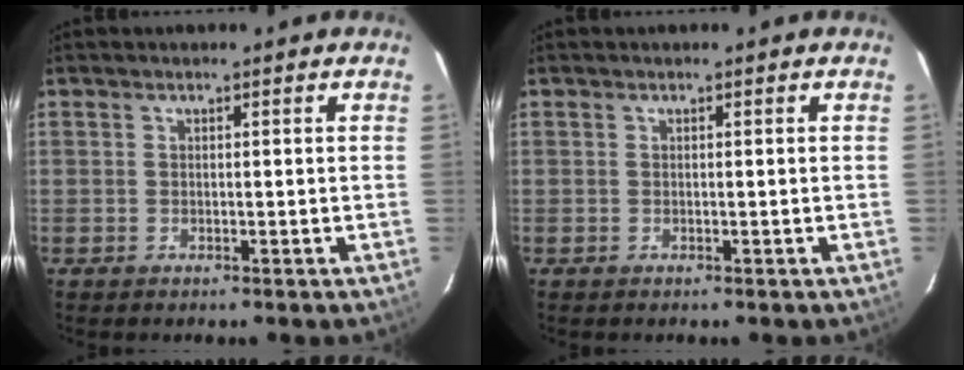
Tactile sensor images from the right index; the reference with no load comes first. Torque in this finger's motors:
{"motor_torque": [0.00, 0.00, 0.00, 0.00]}